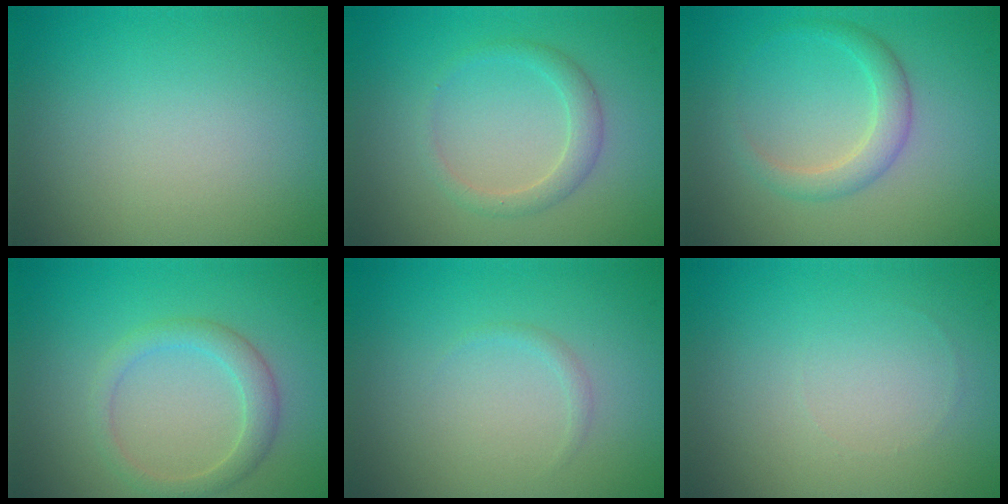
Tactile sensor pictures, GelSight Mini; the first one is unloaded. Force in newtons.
{"total": 1.9, "press": 1.9, "slide": 0.0}
{"total": 2.4, "press": 2.4, "slide": 0.1}
{"total": 2.4, "press": 2.4, "slide": 0.0}
{"total": 0.6, "press": 0.6, "slide": 0.1}
{"total": 0.0}